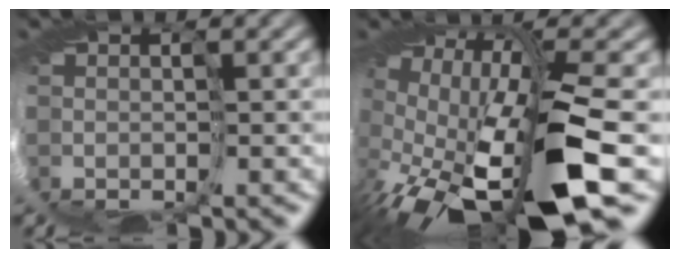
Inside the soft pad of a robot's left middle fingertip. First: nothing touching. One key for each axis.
{"total": 12.7, "fx": -5.7, "fy": 4.0, "fz": 10.6, "tx": -0.227, "ty": -0.046, "tz": -0.094}